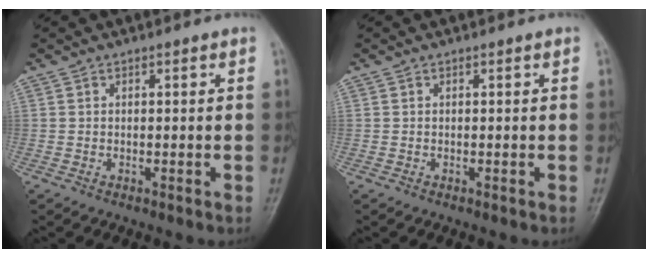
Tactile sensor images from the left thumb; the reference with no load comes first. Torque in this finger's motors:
{"motor_torque": [0.00, 0.00, 0.00, -0.01, 0.00]}